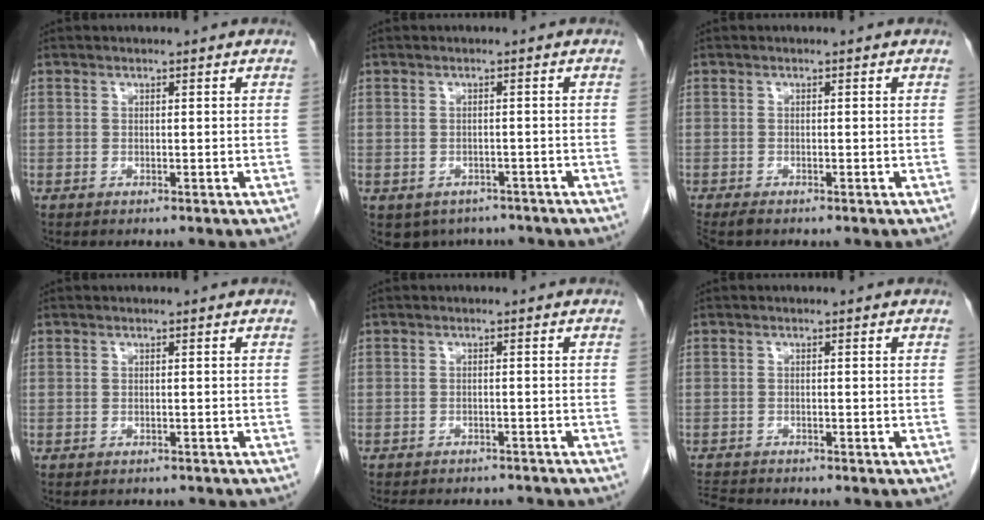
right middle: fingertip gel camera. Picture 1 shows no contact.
{"total": 7.1, "force": [-4.6, 5.1, 1.7], "torque": [-0.030, 0.001, -0.056]}
{"total": 2.0, "force": [-1.7, 0.5, 1.0], "torque": [-0.021, -0.007, -0.026]}
{"total": 3.5, "force": [-3.1, 1.3, 0.9], "torque": [-0.010, -0.001, -0.033]}
{"total": 10.2, "force": [-9.2, 3.1, 3.0], "torque": [-0.055, 0.005, -0.110]}
{"total": 4.2, "force": [-4.1, 0.2, 0.8], "torque": [-0.017, -0.017, -0.070]}